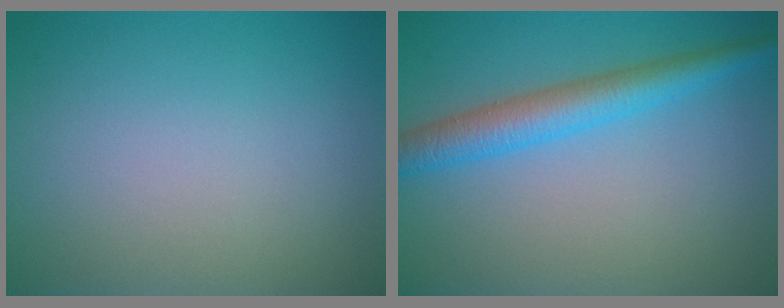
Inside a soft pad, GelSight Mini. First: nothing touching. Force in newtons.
{"total": 4.3, "press": 4.3, "slide": 0.1}